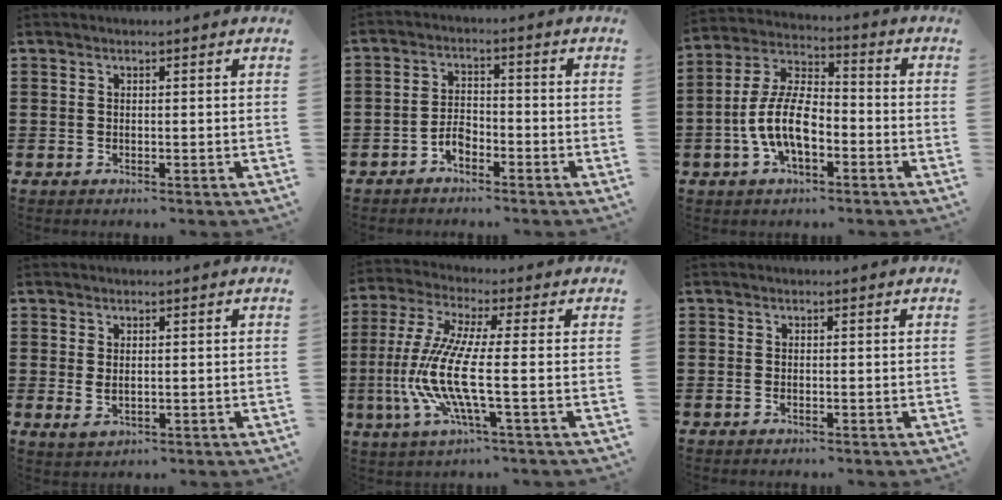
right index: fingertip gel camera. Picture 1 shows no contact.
{"total": 3.1, "force": [-2.2, 1.5, 1.5], "torque": [-0.039, 0.000, -0.046]}
{"total": 9.7, "force": [-3.1, 4.6, 7.9], "torque": [-0.188, -0.001, -0.065]}
{"total": 1.7, "force": [0.4, 0.9, 1.4], "torque": [-0.037, -0.001, 0.005]}
{"total": 10.6, "force": [-2.3, 1.3, 10.3], "torque": [-0.249, -0.027, -0.058]}
{"total": 0.6, "force": [-0.4, 0.0, 0.5], "torque": [-0.011, -0.008, -0.005]}